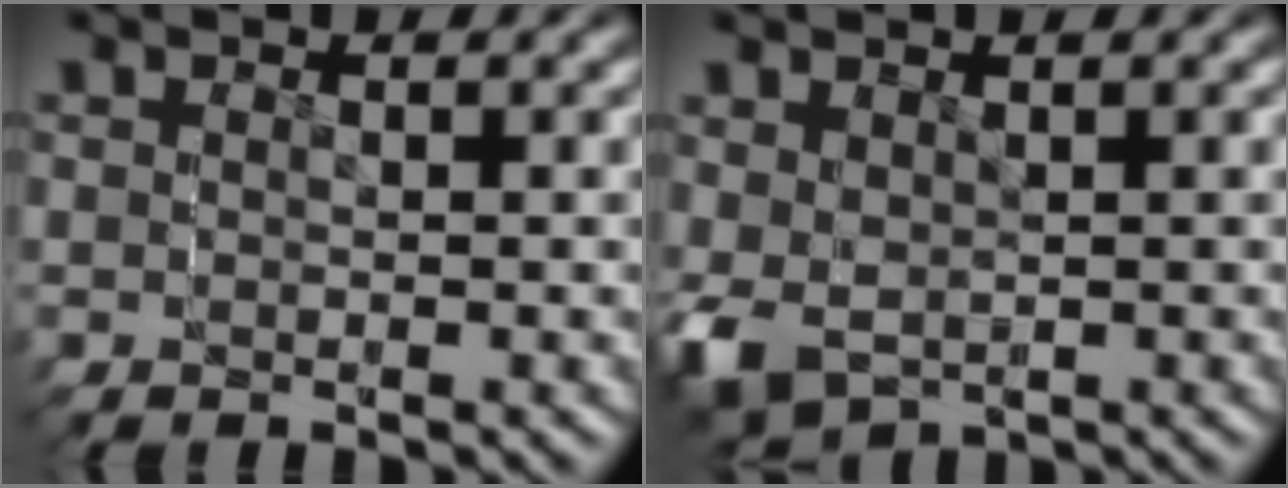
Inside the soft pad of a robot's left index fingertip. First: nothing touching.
{"total": 6.7, "force": [-2.2, 6.1, 1.9], "torque": [-0.080, -0.051, -0.012]}